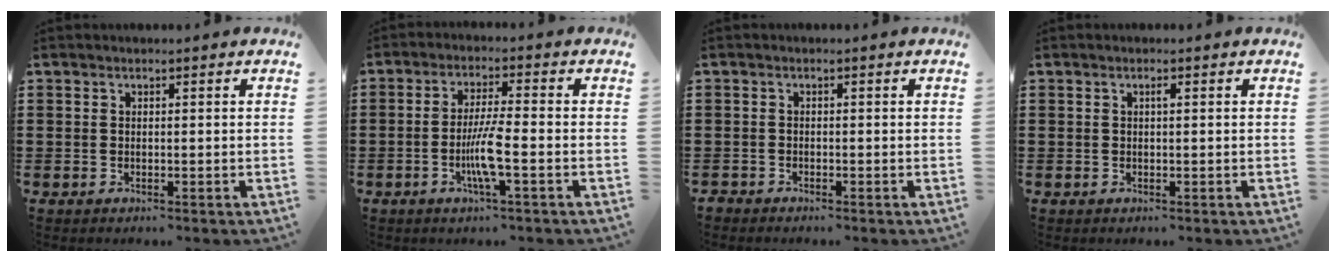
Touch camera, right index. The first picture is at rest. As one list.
[{"total": 6.0, "force": [-1.9, 0.5, 5.7], "torque": [-0.118, -0.013, -0.041]}, {"total": 1.1, "force": [-1.0, 0.4, -0.1], "torque": [-0.001, 0.004, -0.024]}, {"total": 0.5, "force": [0.1, 0.1, 0.5], "torque": [-0.010, 0.000, 0.002]}]